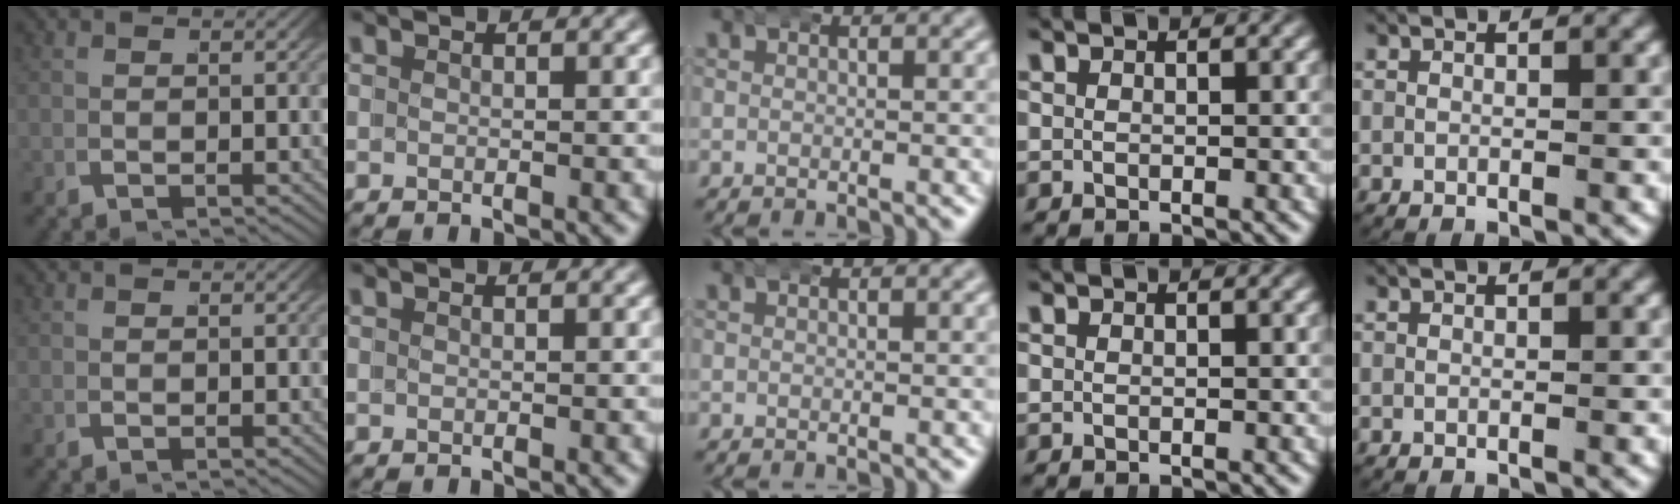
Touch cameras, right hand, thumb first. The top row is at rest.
{}